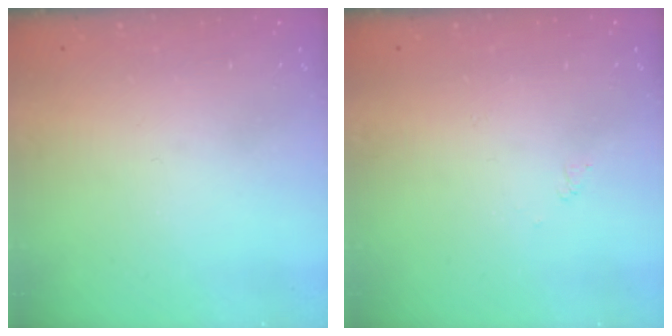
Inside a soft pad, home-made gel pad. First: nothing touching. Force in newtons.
{"total": 2.9, "press": 2.9, "slide": 0.5}